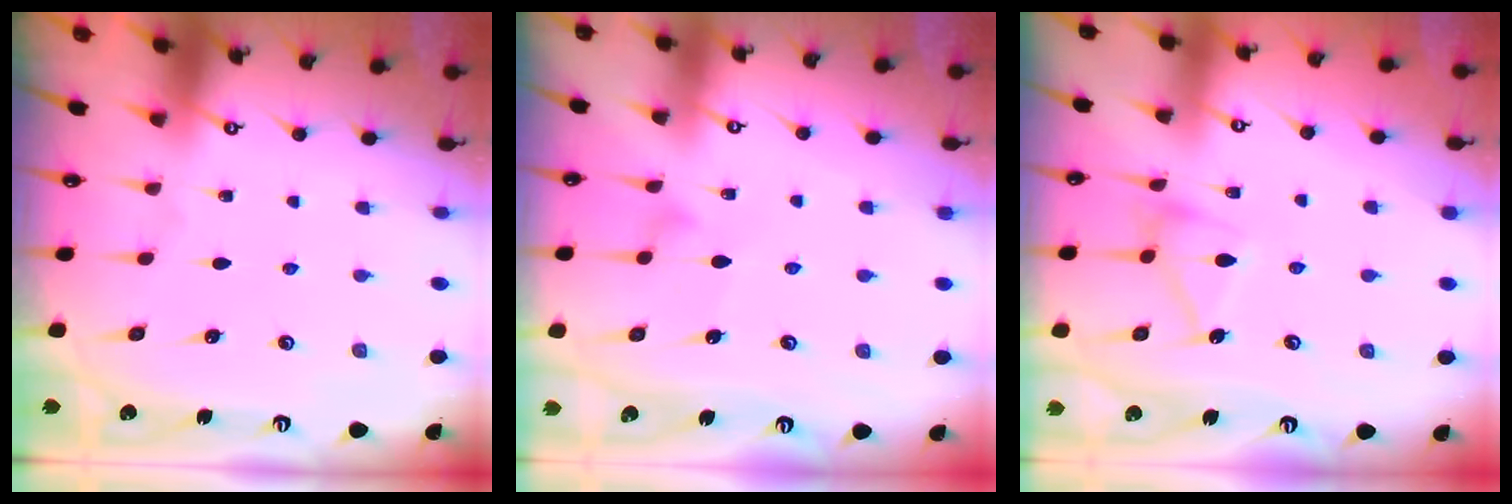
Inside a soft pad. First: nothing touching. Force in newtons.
{"total": 5.7, "press": 5.7, "slide": 0.3}
{"total": 12.5, "press": 12.5, "slide": 0.3}